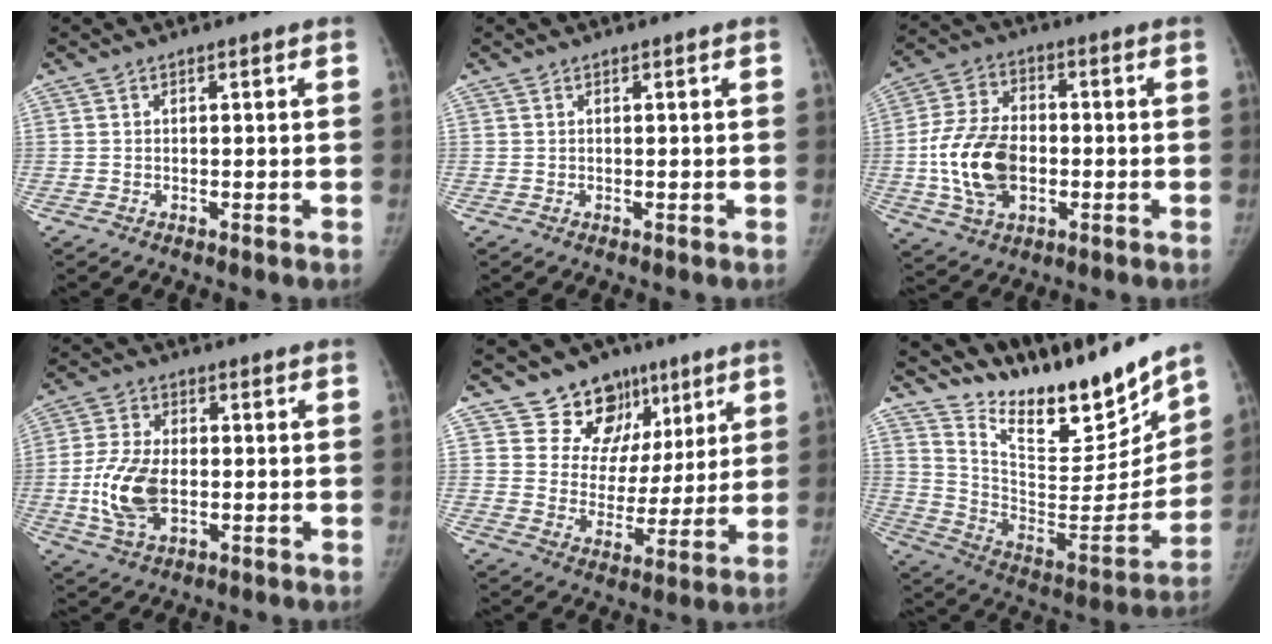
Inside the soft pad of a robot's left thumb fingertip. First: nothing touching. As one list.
[{"total": 0.0}, {"total": 14.9, "force": [-2.1, 9.9, 10.9], "torque": [-0.198, 0.015, -0.033]}, {"total": 11.5, "force": [-1.6, 7.0, 9.0], "torque": [-0.181, 0.004, -0.029]}, {"total": 13.2, "force": [8.2, 9.9, 3.1], "torque": [0.011, -0.030, 0.130]}, {"total": 24.0, "force": [20.6, 5.9, 10.8], "torque": [-0.130, -0.126, 0.339]}]